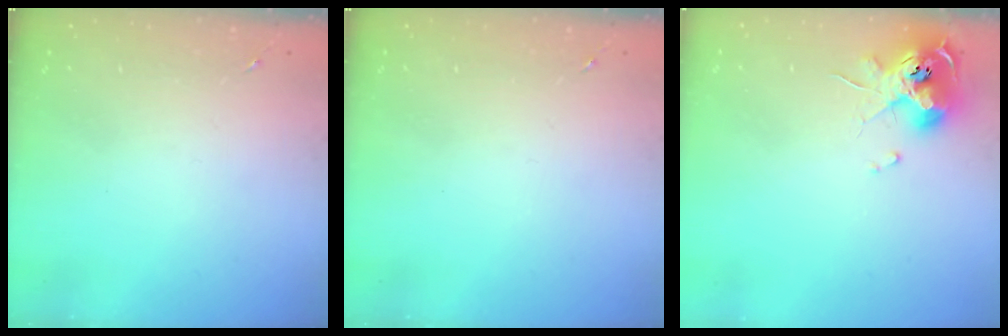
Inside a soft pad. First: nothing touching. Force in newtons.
{"total": 0.0}
{"total": 13.1, "press": 13.0, "slide": 1.8}